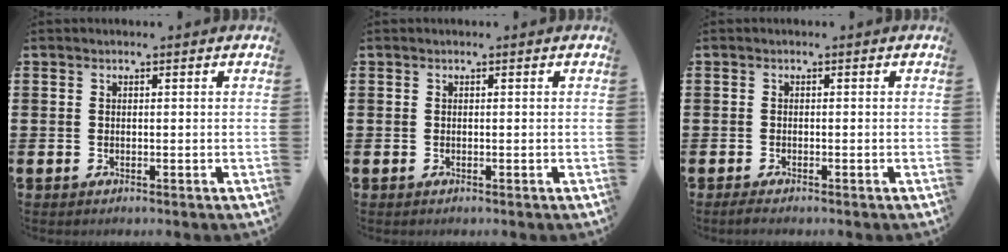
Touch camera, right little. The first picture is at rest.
{"total": 0.0}
{"total": 0.8, "force": [-0.6, 0.1, 0.6], "torque": [-0.011, -0.002, -0.011]}